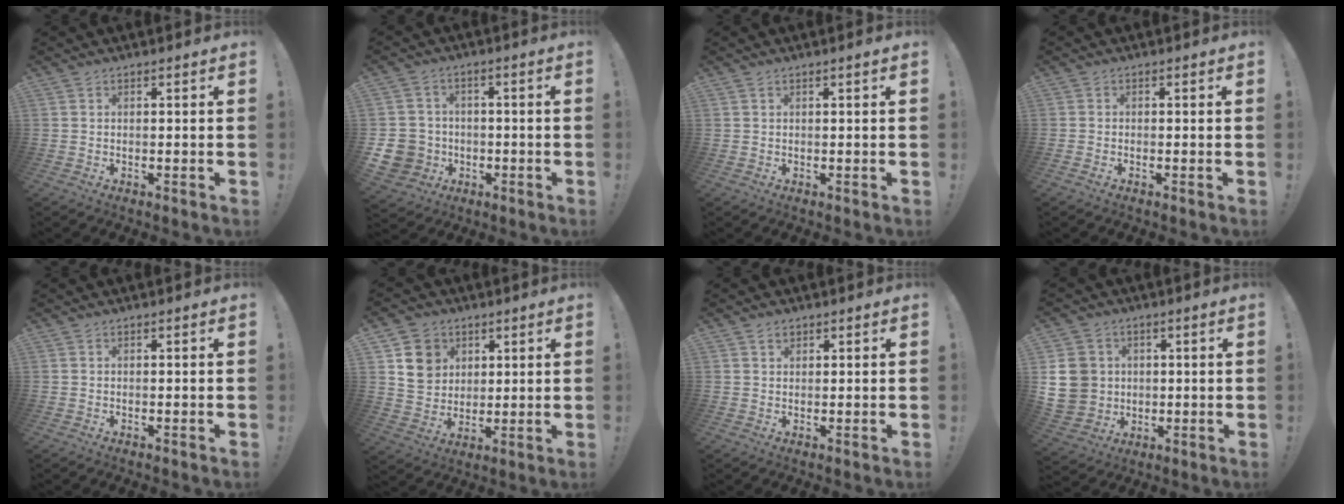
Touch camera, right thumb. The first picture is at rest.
{"total": 9.4, "force": [-2.8, 8.4, 3.0], "torque": [-0.075, 0.020, -0.046]}
{"total": 1.0, "force": [0.3, -0.2, 1.0], "torque": [-0.014, -0.002, 0.004]}
{"total": 0.6, "force": [-0.5, -0.1, 0.2], "torque": [-0.010, 0.002, -0.008]}
{"total": 0.0}
{"total": 11.4, "force": [4.8, 9.6, 3.8], "torque": [-0.053, -0.018, 0.102]}
{"total": 1.6, "force": [1.1, 1.0, 0.6], "torque": [0.001, -0.005, 0.018]}
{"total": 12.9, "force": [1.0, 11.8, 5.0], "torque": [-0.100, 0.007, 0.029]}